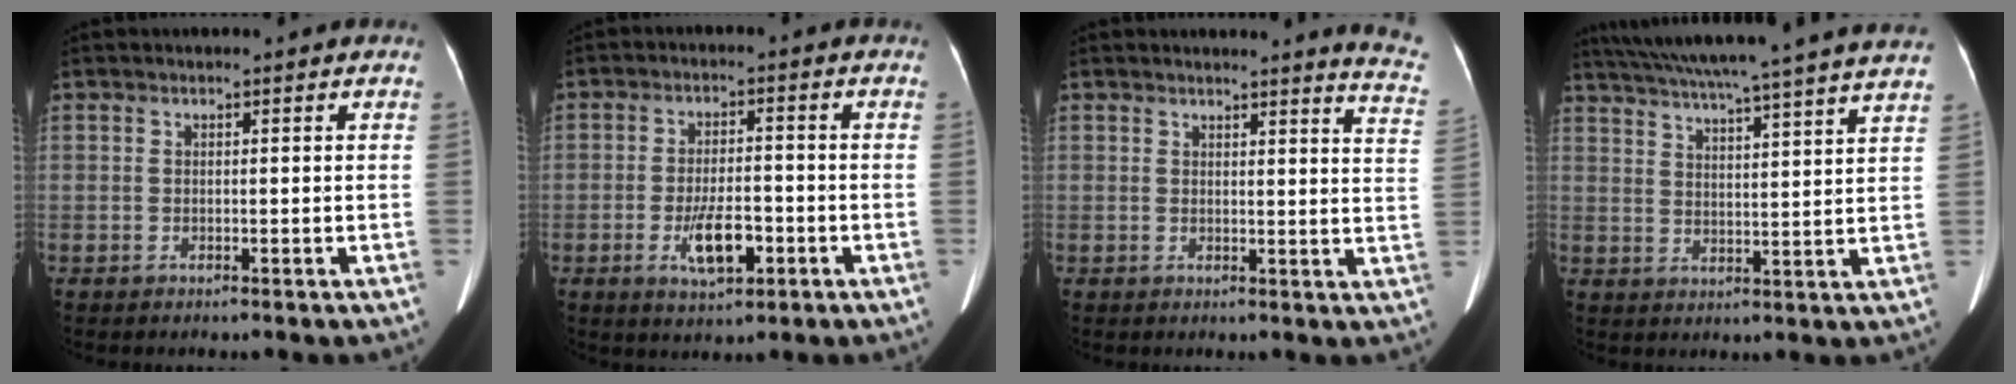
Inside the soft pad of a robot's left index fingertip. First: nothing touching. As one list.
[{"total": 6.7, "force": [-2.6, 2.5, 5.6], "torque": [-0.105, -0.004, -0.040]}, {"total": 8.3, "force": [8.0, -0.4, 2.2], "torque": [-0.011, -0.072, 0.057]}, {"total": 25.8, "force": [22.9, -0.8, 11.8], "torque": [-0.199, -0.007, 0.302]}]